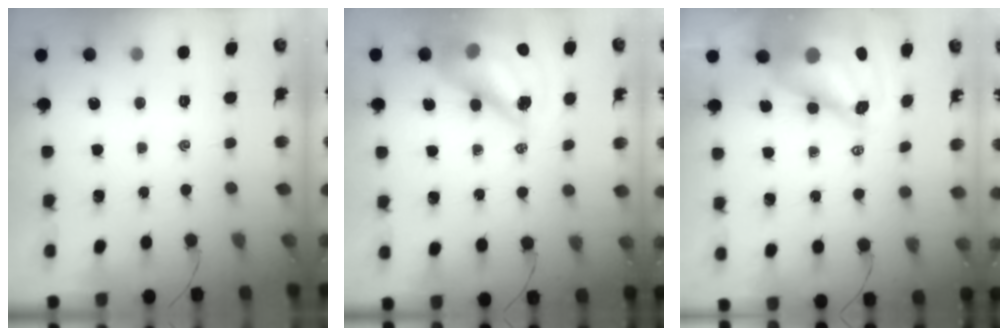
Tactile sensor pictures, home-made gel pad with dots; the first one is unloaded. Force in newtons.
{"total": 18.3, "press": 17.6, "slide": 4.9}
{"total": 12.0, "press": 11.5, "slide": 3.6}